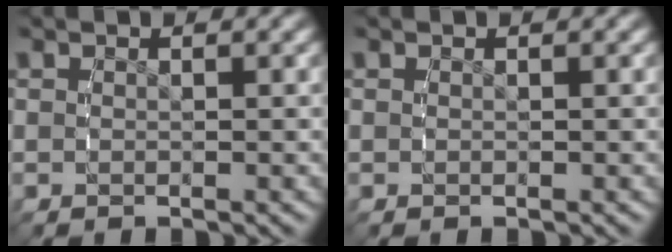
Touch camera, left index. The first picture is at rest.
{"total": 0.0}